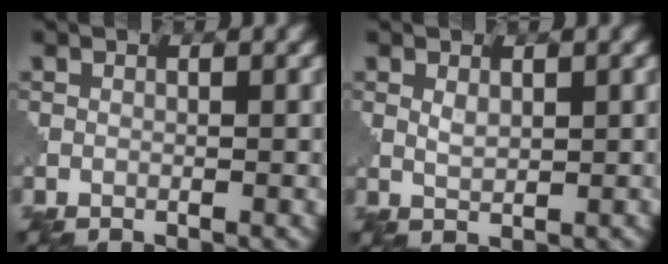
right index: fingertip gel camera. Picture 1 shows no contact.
{"total": 1.0, "force": [0.9, 0.4, 0.3], "torque": [-0.013, -0.003, 0.022]}